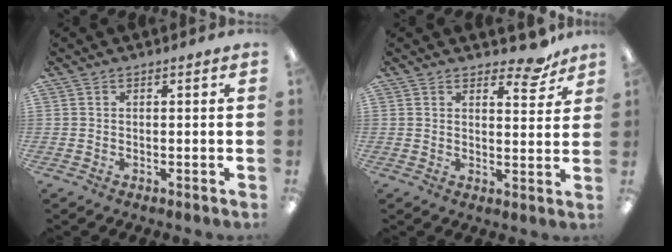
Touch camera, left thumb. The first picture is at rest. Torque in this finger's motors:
{"motor_torque": [-0.18, -0.16, -0.36, -0.25, 0.05]}